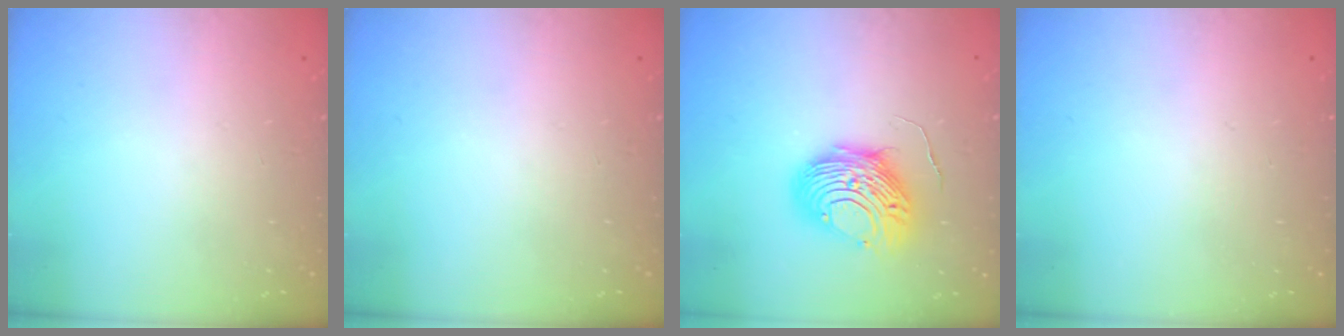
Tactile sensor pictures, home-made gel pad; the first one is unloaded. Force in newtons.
{"total": 0.0}
{"total": 10.8, "press": 10.8, "slide": 0.9}
{"total": 0.0}